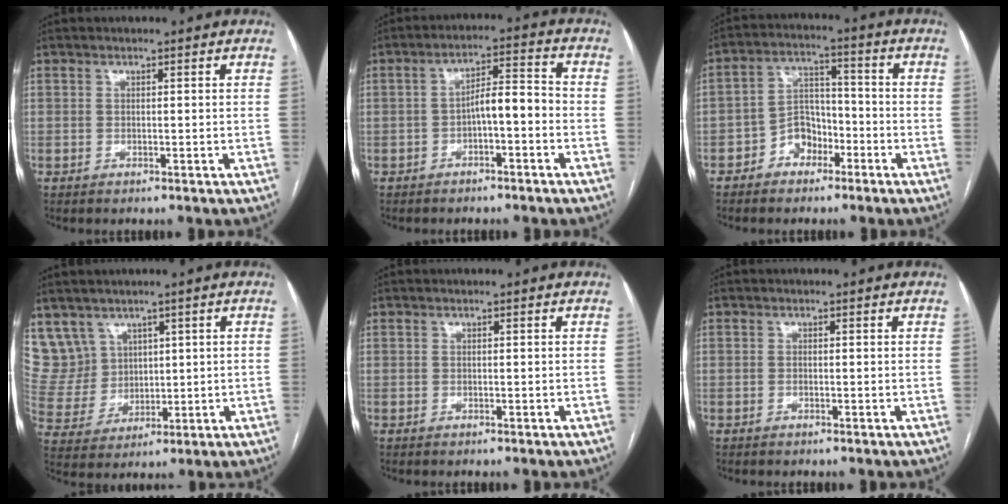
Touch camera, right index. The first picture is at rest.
{"total": 5.6, "force": [-1.7, 1.6, 5.1], "torque": [-0.083, 0.026, -0.026]}
{"total": 6.5, "force": [-3.4, 4.7, 2.9], "torque": [-0.052, 0.024, -0.061]}
{"total": 8.4, "force": [5.2, 6.5, 0.4], "torque": [-0.021, 0.030, 0.124]}
{"total": 0.0}
{"total": 0.0}